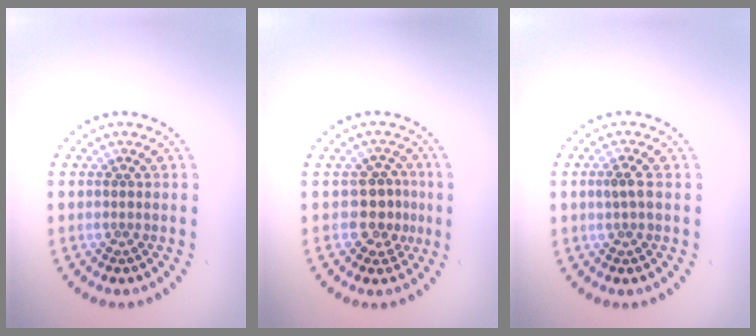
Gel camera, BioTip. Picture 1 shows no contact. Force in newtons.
{"total": 2.9, "press": 2.6, "slide": 1.3}
{"total": 1.2, "press": 1.2, "slide": 0.3}